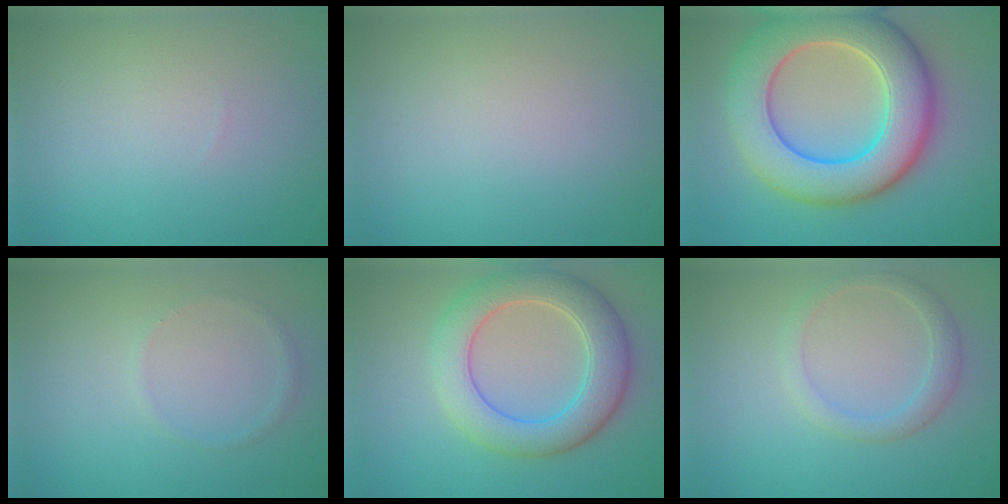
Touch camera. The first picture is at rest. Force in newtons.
{"total": 0.0}
{"total": 11.1, "press": 11.1, "slide": 0.8}
{"total": 0.8, "press": 0.8, "slide": 0.2}
{"total": 6.7, "press": 6.7, "slide": 0.2}
{"total": 2.2, "press": 2.1, "slide": 0.1}